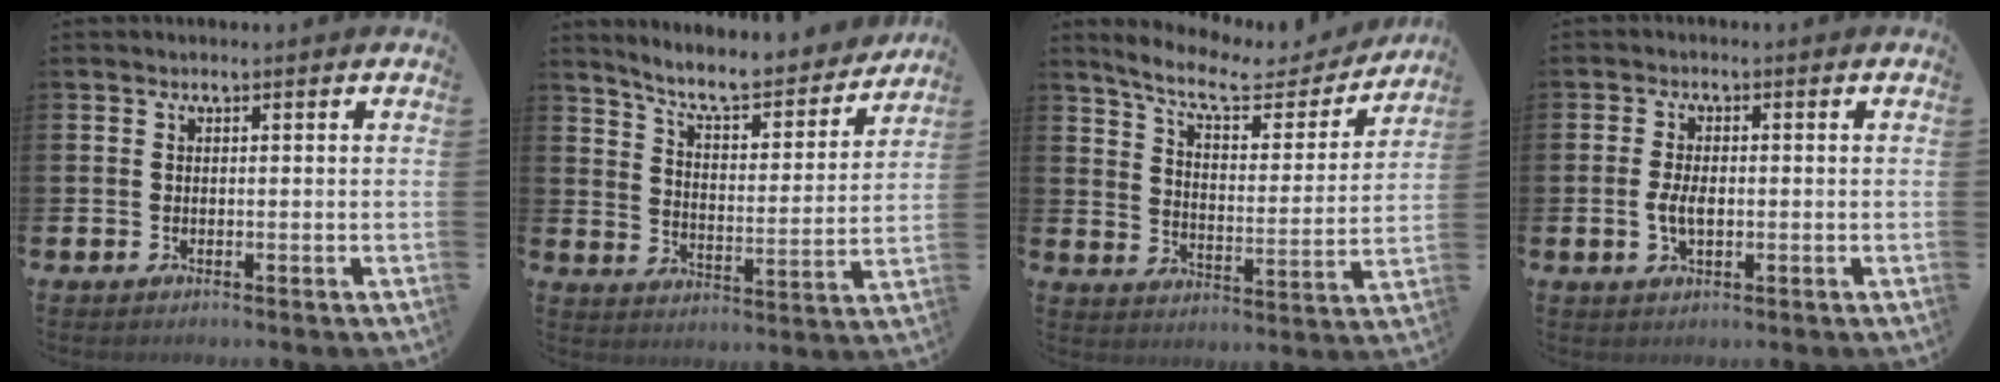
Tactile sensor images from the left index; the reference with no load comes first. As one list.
[{"total": 8.2, "force": [7.6, 1.3, 2.7], "torque": [-0.083, -0.056, 0.131]}, {"total": 9.4, "force": [8.2, 2.3, 4.0], "torque": [-0.104, -0.051, 0.139]}, {"total": 3.2, "force": [-0.3, 1.6, 2.7], "torque": [-0.039, 0.001, -0.009]}]